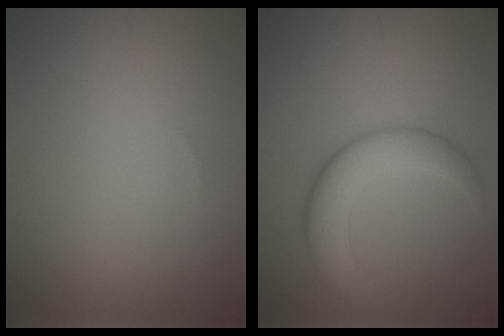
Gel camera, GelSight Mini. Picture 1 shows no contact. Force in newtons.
{"total": 5.5, "press": 5.5, "slide": 0.3}